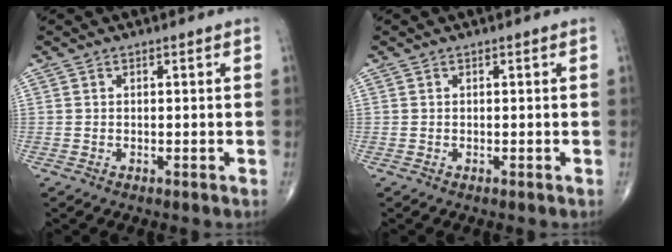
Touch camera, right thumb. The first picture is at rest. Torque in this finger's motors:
{"motor_torque": [-0.03, 0.03, 0.00, 0.00, 0.00]}